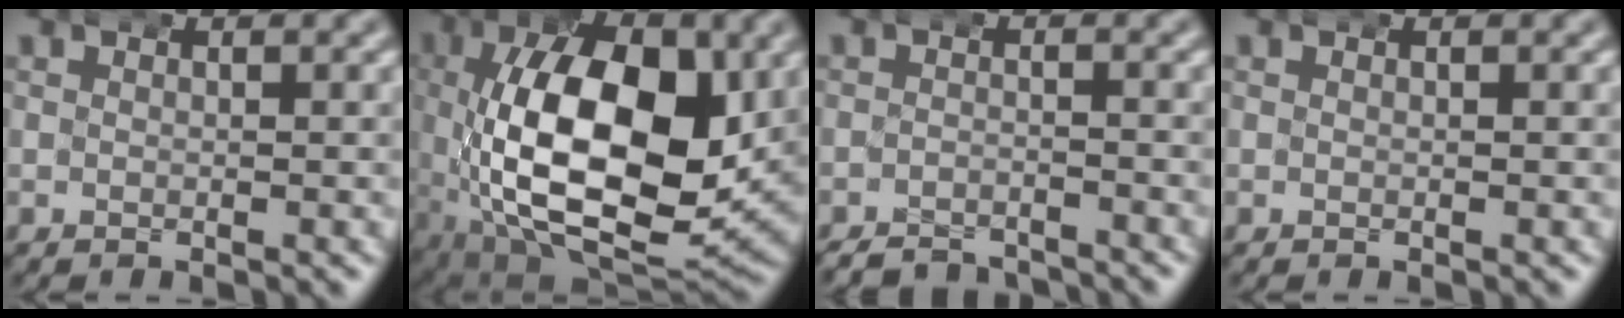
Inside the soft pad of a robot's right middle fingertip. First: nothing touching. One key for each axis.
{"total": 17.6, "fx": -1.9, "fy": 10.4, "fz": 14.0, "tx": -0.254, "ty": -0.053, "tz": -0.007}
{"total": 4.3, "fx": -4.2, "fy": 0.9, "fz": 0.2, "tx": -0.008, "ty": -0.013, "tz": -0.070}
{"total": 0.0}